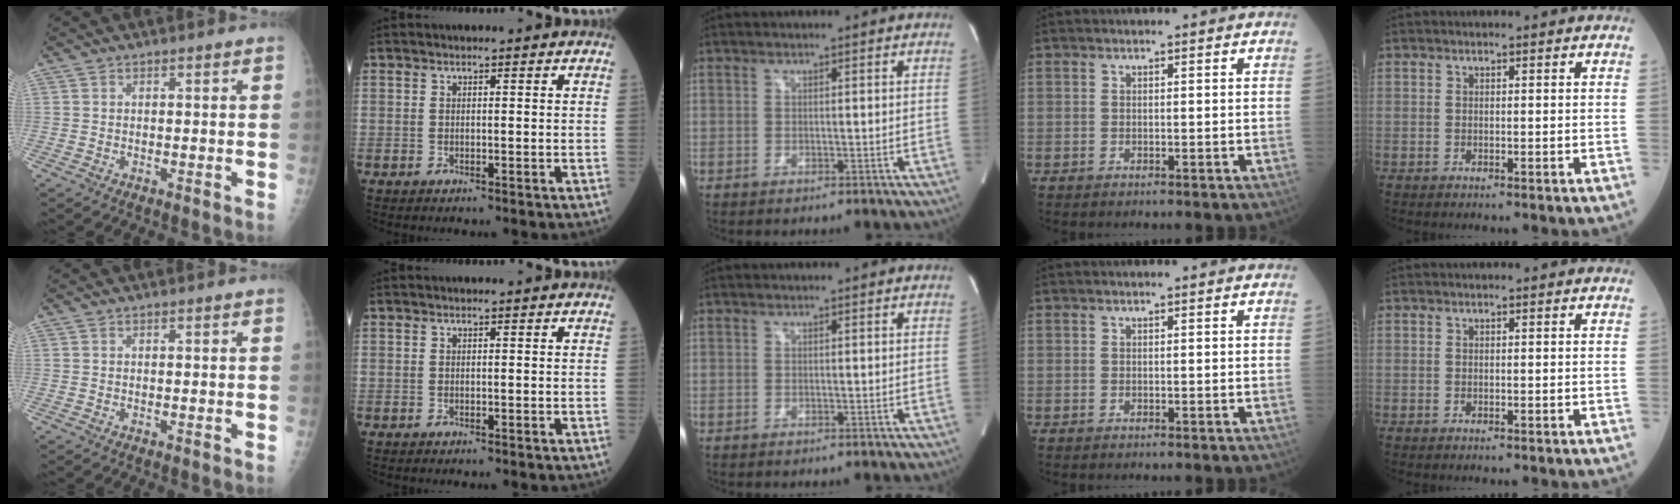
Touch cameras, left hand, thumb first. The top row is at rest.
{"thumb": {"total": 0.7, "force": [0.6, 0.0, 0.3], "torque": [-0.003, 0.005, 0.010]}}